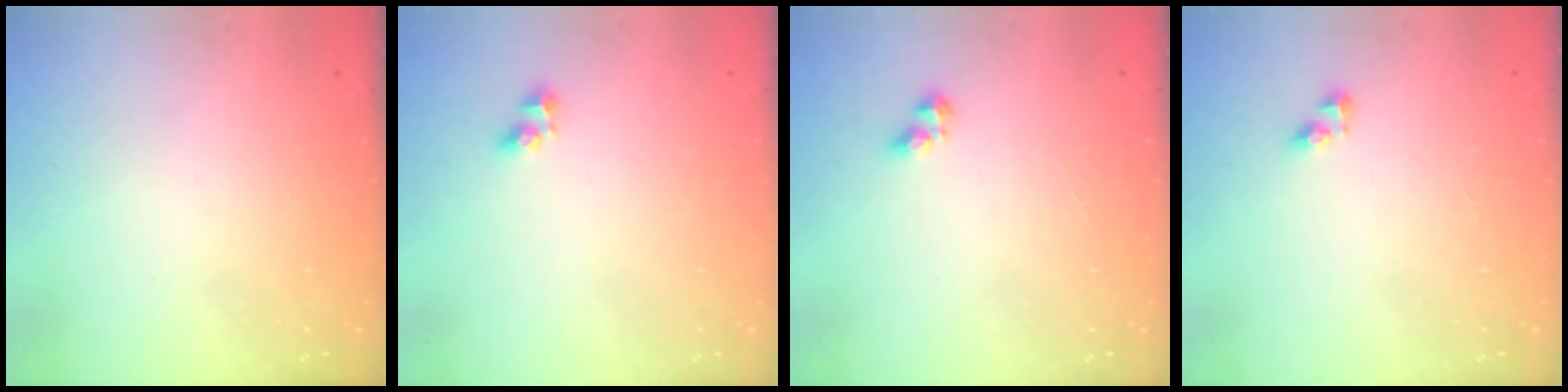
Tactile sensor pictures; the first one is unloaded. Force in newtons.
{"total": 4.6, "press": 4.5, "slide": 0.5}
{"total": 4.4, "press": 4.3, "slide": 0.9}
{"total": 3.2, "press": 3.2, "slide": 0.5}